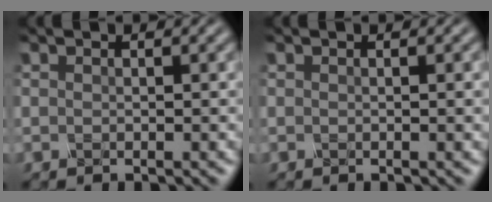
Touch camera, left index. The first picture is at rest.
{"total": 1.0, "force": [0.0, 0.4, 0.9], "torque": [-0.008, 0.002, -0.002]}